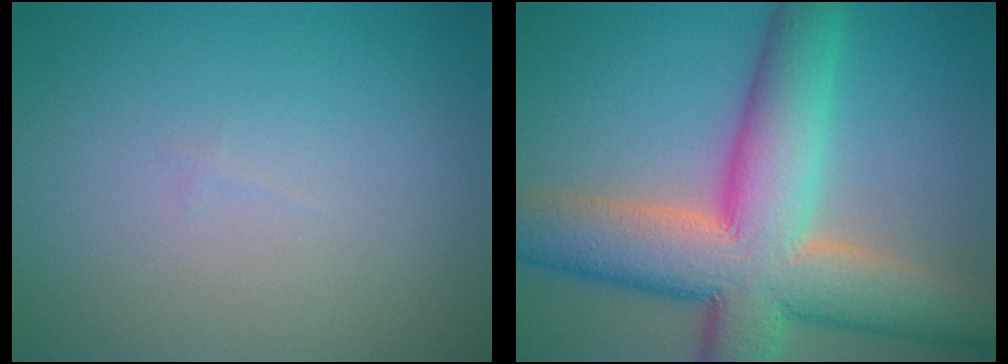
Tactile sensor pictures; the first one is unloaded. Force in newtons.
{"total": 12.9, "press": 12.9, "slide": 0.7}